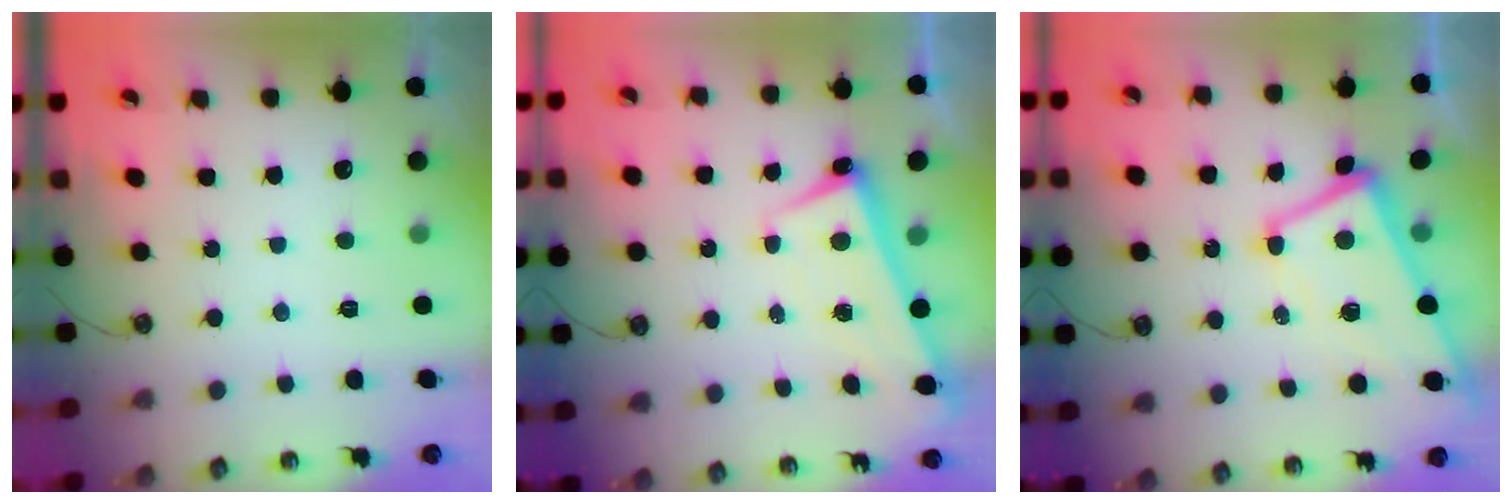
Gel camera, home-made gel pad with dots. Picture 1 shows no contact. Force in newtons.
{"total": 2.4, "press": 2.3, "slide": 0.7}
{"total": 1.4, "press": 1.1, "slide": 0.9}